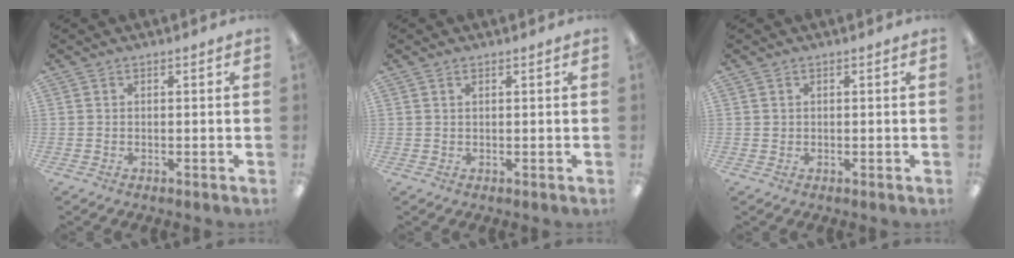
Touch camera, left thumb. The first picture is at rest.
{"total": 0.9, "force": [0.6, 0.5, 0.5], "torque": [-0.013, 0.003, 0.010]}
{"total": 0.7, "force": [0.3, 0.6, 0.0], "torque": [-0.001, 0.003, 0.006]}